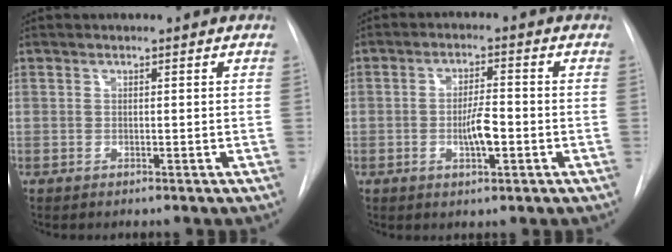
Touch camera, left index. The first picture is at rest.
{"total": 4.7, "force": [-1.1, 1.1, 4.4], "torque": [-0.080, 0.000, -0.019]}